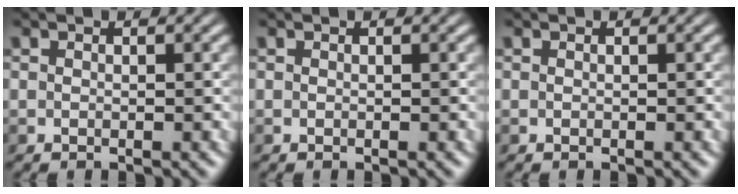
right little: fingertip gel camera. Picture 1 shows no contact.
{"total": 0.0}
{"total": 0.0}